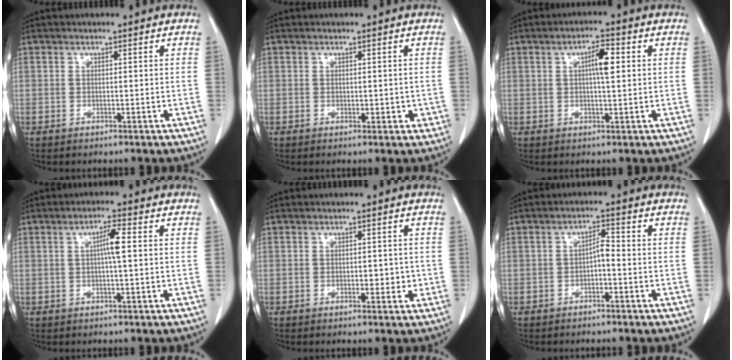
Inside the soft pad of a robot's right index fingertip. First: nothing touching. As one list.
[{"total": 1.7, "force": [-0.1, 1.2, 1.2], "torque": [-0.011, 0.000, 0.004]}, {"total": 4.3, "force": [0.8, 0.4, 4.2], "torque": [-0.073, 0.006, 0.011]}, {"total": 3.6, "force": [0.4, 0.0, 3.6], "torque": [-0.063, 0.005, 0.006]}, {"total": 2.3, "force": [-0.4, 1.3, 1.9], "torque": [-0.023, 0.002, -0.001]}, {"total": 2.4, "force": [-0.8, 0.7, 2.2], "torque": [-0.036, 0.008, -0.013]}]